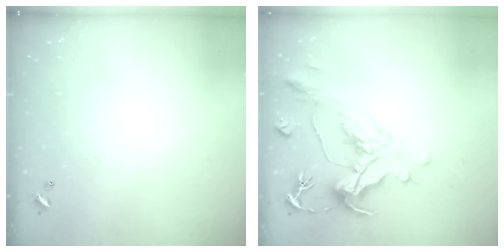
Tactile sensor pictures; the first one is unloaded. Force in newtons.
{"total": 1.9, "press": 0.8, "slide": 1.7}